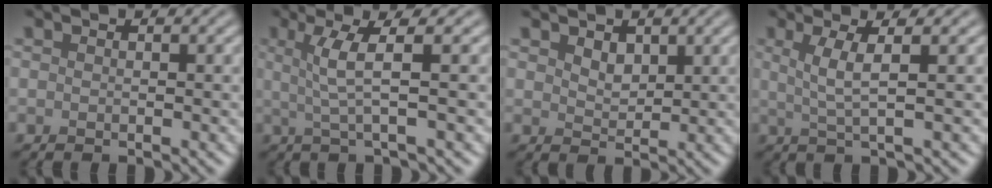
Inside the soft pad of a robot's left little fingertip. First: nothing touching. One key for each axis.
{"total": 3.7, "fx": 0.7, "fy": 0.5, "fz": 3.6, "tx": -0.068, "ty": 0.003, "tz": 0.018}
{"total": 1.9, "fx": 1.1, "fy": 1.2, "fz": 1.0, "tx": -0.021, "ty": -0.002, "tz": 0.023}
{"total": 3.0, "fx": 0.7, "fy": 0.5, "fz": 2.9, "tx": -0.053, "ty": 0.000, "tz": 0.016}